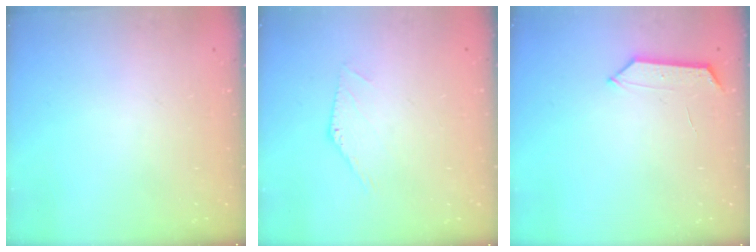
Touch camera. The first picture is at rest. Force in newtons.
{"total": 0.8, "press": 0.8, "slide": 0.1}
{"total": 4.7, "press": 4.7, "slide": 0.6}